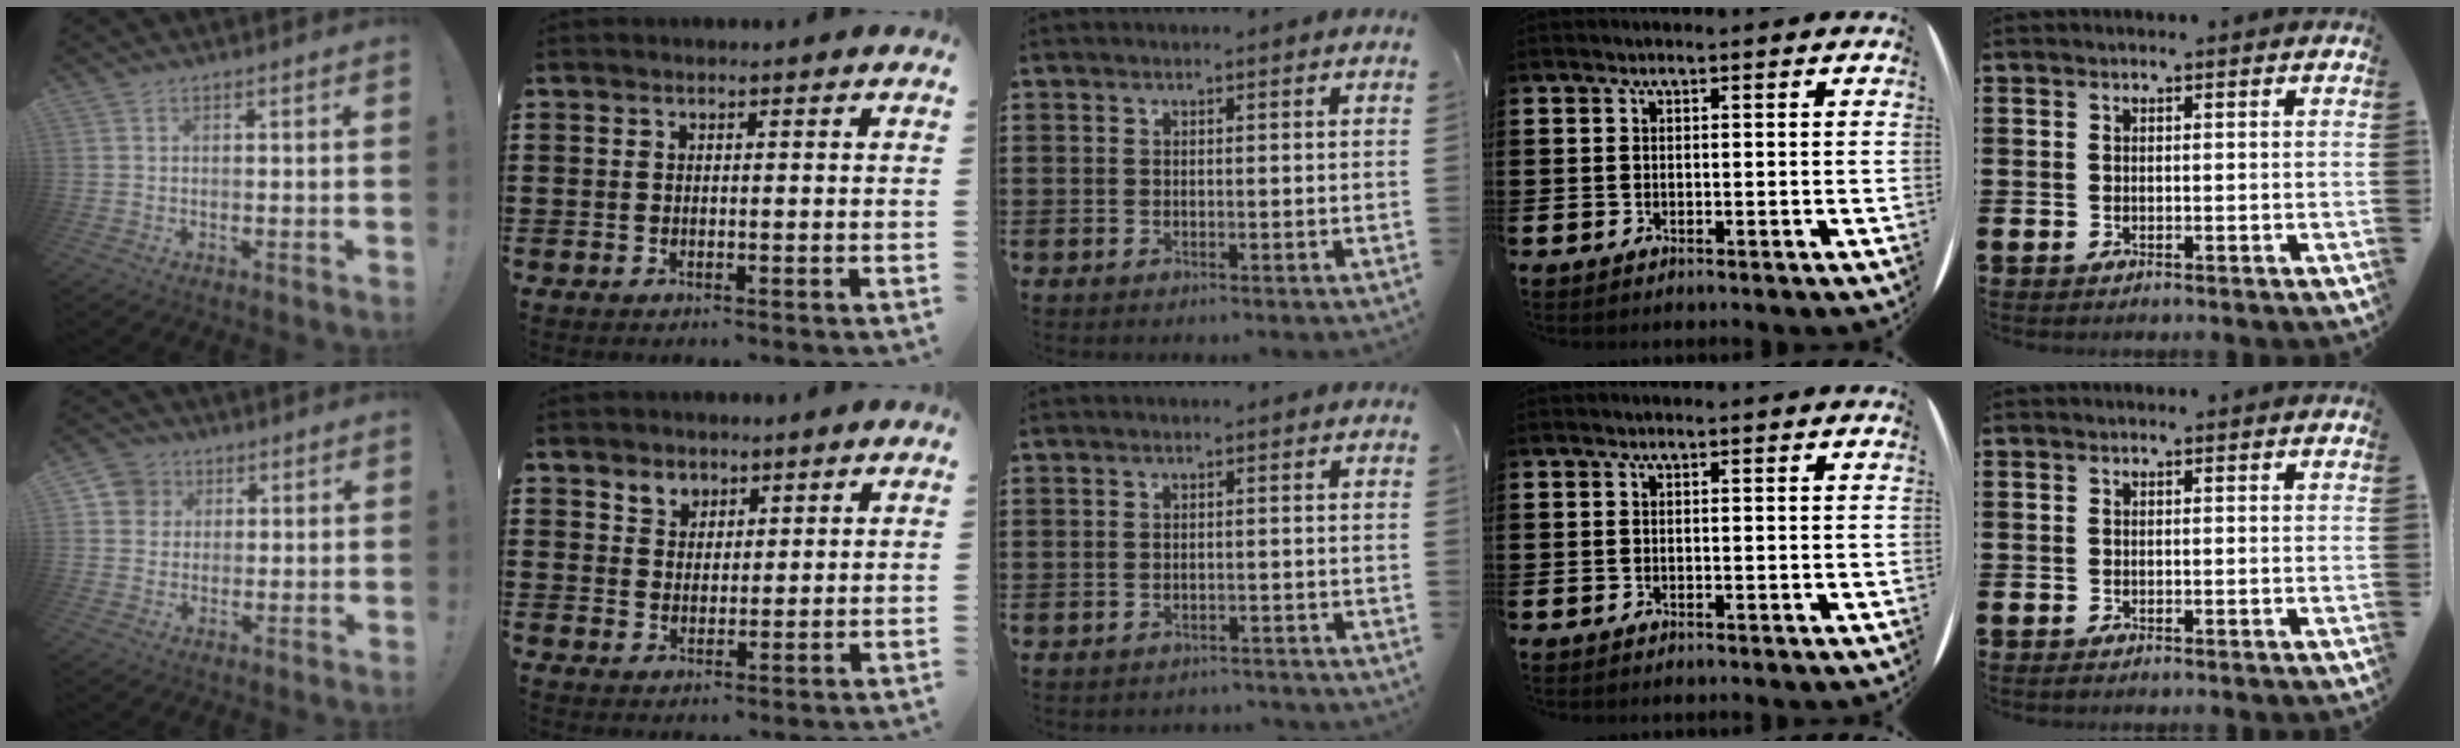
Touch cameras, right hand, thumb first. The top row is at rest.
{"thumb": {"total": 6.3, "force": [2.1, 5.8, 1.2], "torque": [-0.023, -0.003, 0.043]}, "index": {"total": 3.3, "force": [2.3, 2.3, 0.1], "torque": [-0.015, 0.010, 0.044]}, "middle": {"total": 1.4, "force": [-1.4, 0.1, 0.0], "torque": [-0.006, -0.001, -0.029]}}